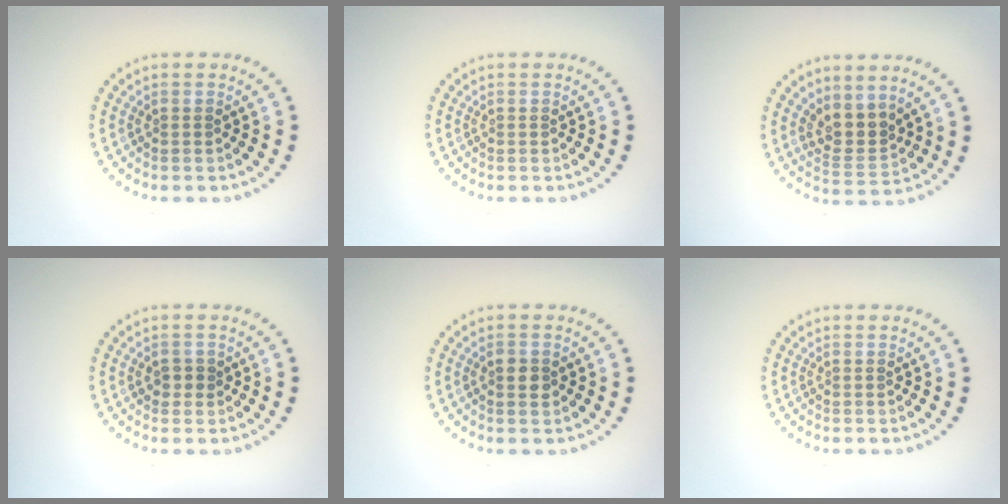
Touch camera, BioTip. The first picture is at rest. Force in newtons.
{"total": 0.0}
{"total": 2.9, "press": 2.2, "slide": 1.9}
{"total": 1.3, "press": 1.2, "slide": 0.5}
{"total": 1.4, "press": 1.4, "slide": 0.2}
{"total": 0.0}